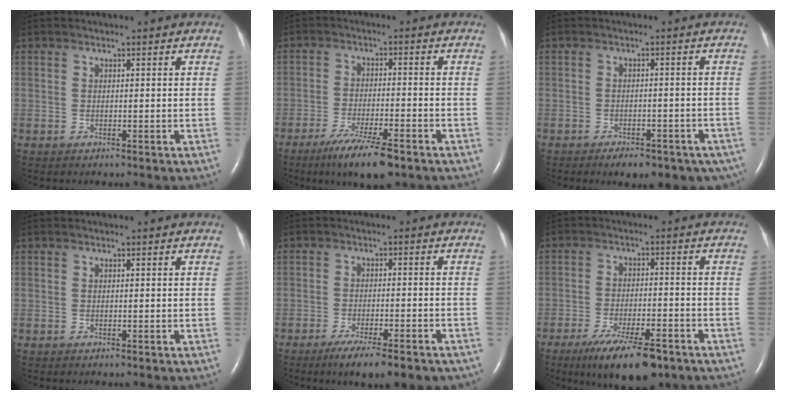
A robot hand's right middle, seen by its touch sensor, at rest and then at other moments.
{"total": 8.7, "force": [-5.9, 1.0, 6.2], "torque": [-0.116, -0.021, -0.097]}
{"total": 11.0, "force": [-8.0, 5.1, 5.7], "torque": [-0.066, 0.000, -0.094]}
{"total": 0.0}
{"total": 10.6, "force": [-7.9, 1.6, 6.8], "torque": [-0.090, -0.016, -0.114]}
{"total": 11.4, "force": [-7.8, 2.7, 7.8], "torque": [-0.134, -0.020, -0.124]}